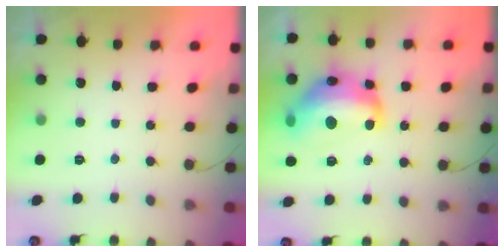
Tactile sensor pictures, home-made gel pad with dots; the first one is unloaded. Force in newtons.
{"total": 18.7, "press": 18.6, "slide": 1.7}